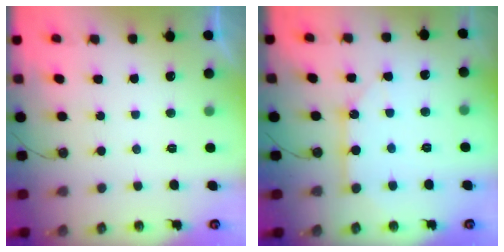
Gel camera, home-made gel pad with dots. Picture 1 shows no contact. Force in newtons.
{"total": 9.2, "press": 9.2, "slide": 0.7}